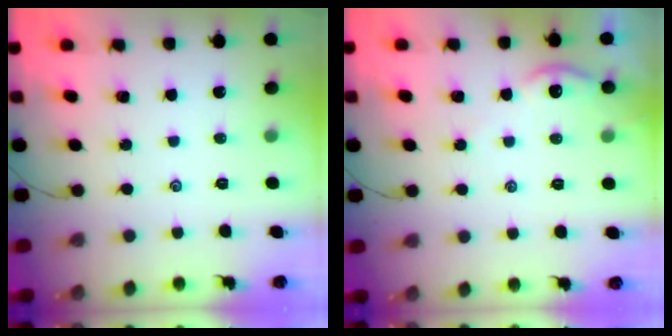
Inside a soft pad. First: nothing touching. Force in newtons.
{"total": 1.7, "press": 1.7, "slide": 0.4}